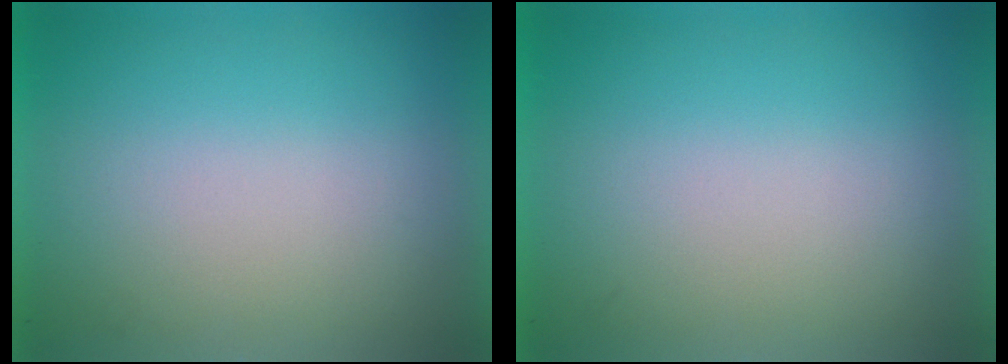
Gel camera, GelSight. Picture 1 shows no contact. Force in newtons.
{"total": 0.0}